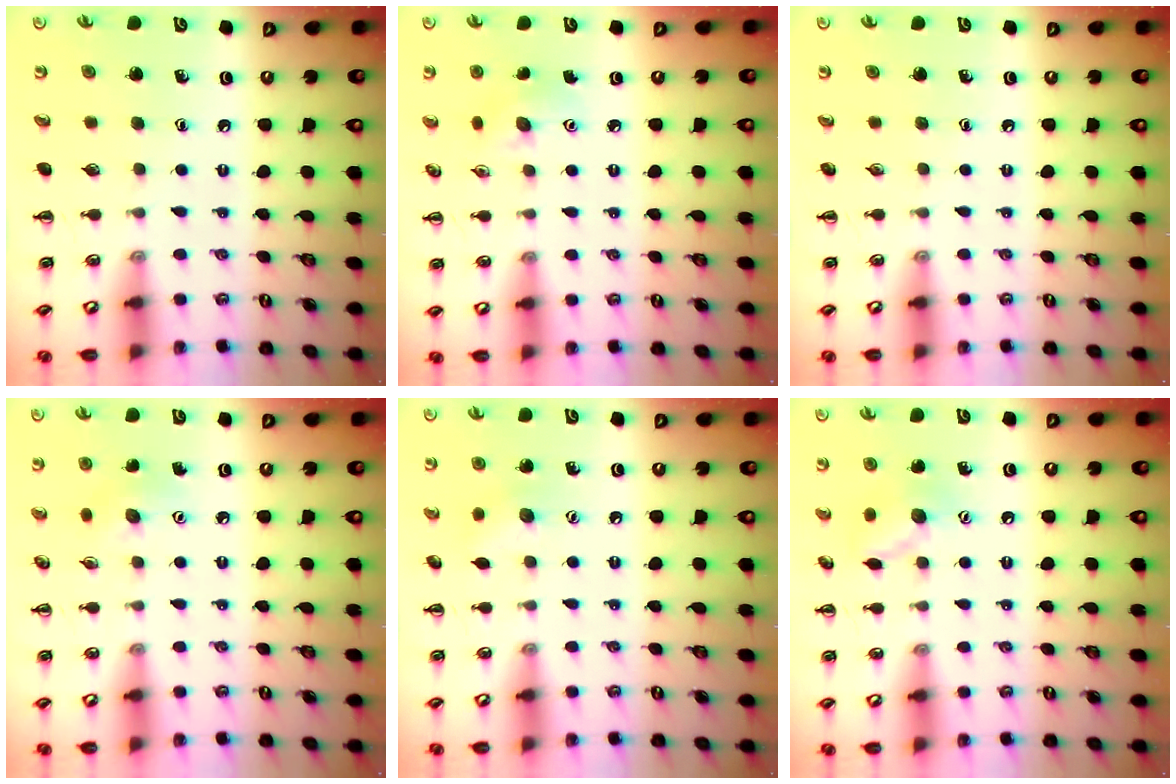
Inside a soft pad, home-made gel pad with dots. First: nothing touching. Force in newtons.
{"total": 4.9, "press": 4.8, "slide": 1.0}
{"total": 0.0}
{"total": 6.0, "press": 5.8, "slide": 1.4}
{"total": 7.1, "press": 7.0, "slide": 1.4}
{"total": 8.5, "press": 8.4, "slide": 0.3}